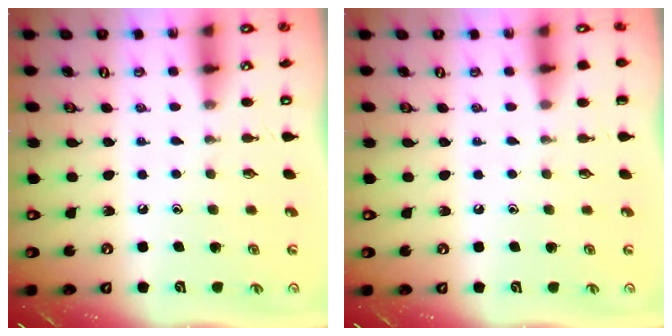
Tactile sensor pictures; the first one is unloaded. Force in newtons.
{"total": 0.0}